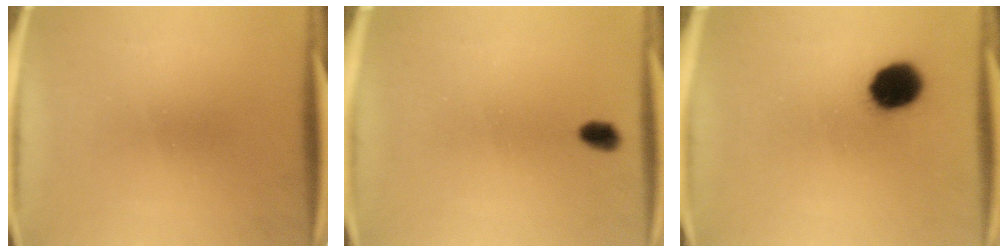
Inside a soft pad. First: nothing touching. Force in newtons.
{"total": 2.7}
{"total": 10.5}